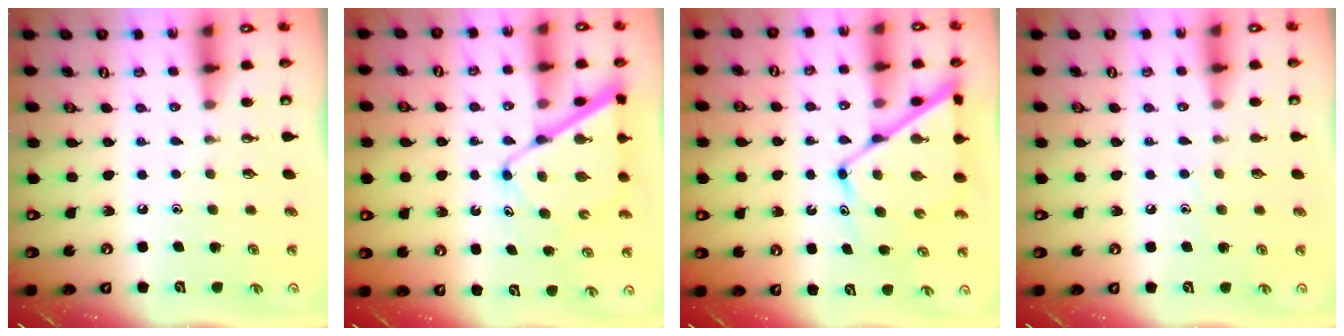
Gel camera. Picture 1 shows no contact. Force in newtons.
{"total": 10.7, "press": 10.6, "slide": 1.0}
{"total": 13.3, "press": 13.2, "slide": 1.3}
{"total": 4.9, "press": 4.9, "slide": 0.6}